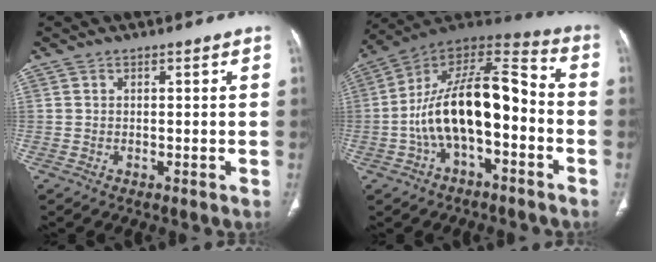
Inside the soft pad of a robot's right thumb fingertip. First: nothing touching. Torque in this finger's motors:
{"motor_torque": [1.35, 1.05, 2.19, -0.57, 0.28]}